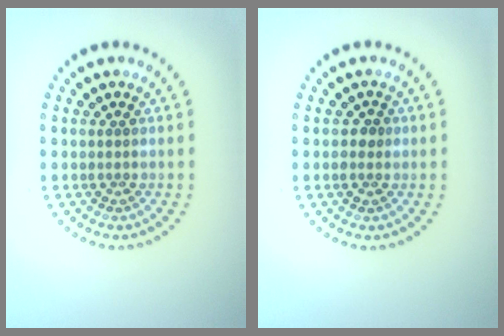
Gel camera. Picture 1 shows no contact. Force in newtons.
{"total": 1.1, "press": 1.1, "slide": 0.2}